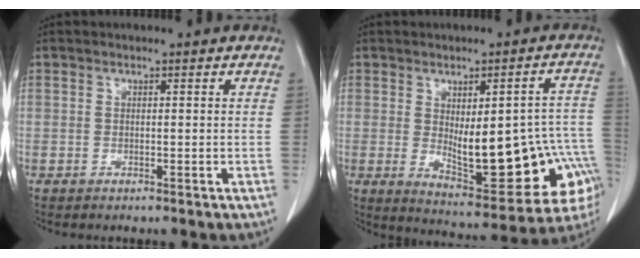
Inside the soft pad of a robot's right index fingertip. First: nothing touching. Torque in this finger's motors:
{"motor_torque": [1.37, -0.77, 0.44, 0.14]}